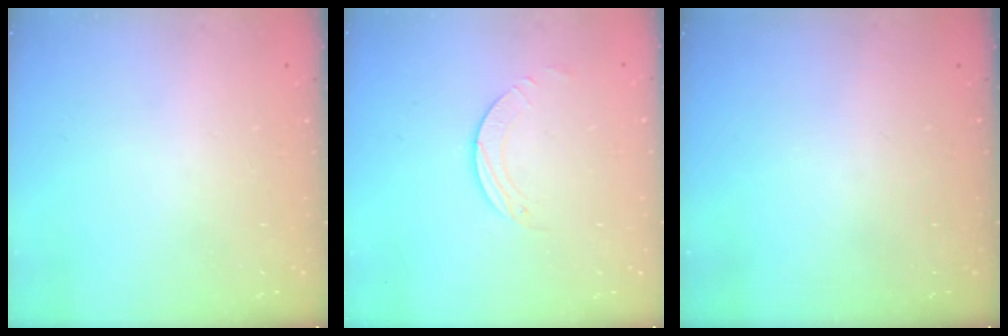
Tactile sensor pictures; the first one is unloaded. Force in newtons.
{"total": 2.0, "press": 2.0, "slide": 0.2}
{"total": 0.0}